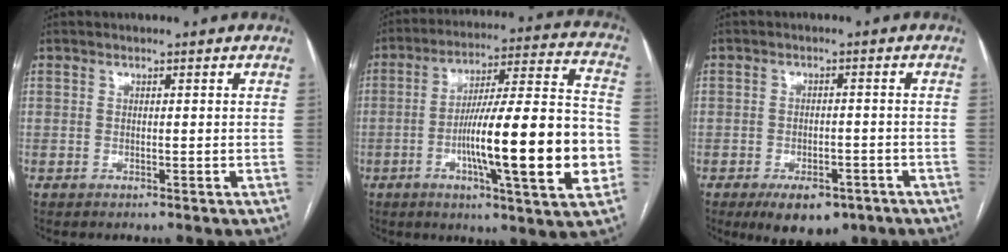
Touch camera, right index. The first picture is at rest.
{"total": 21.6, "force": [-5.0, 1.8, 20.9], "torque": [-0.301, 0.008, -0.074]}
{"total": 8.0, "force": [-5.4, 3.9, 4.4], "torque": [-0.058, 0.000, -0.076]}